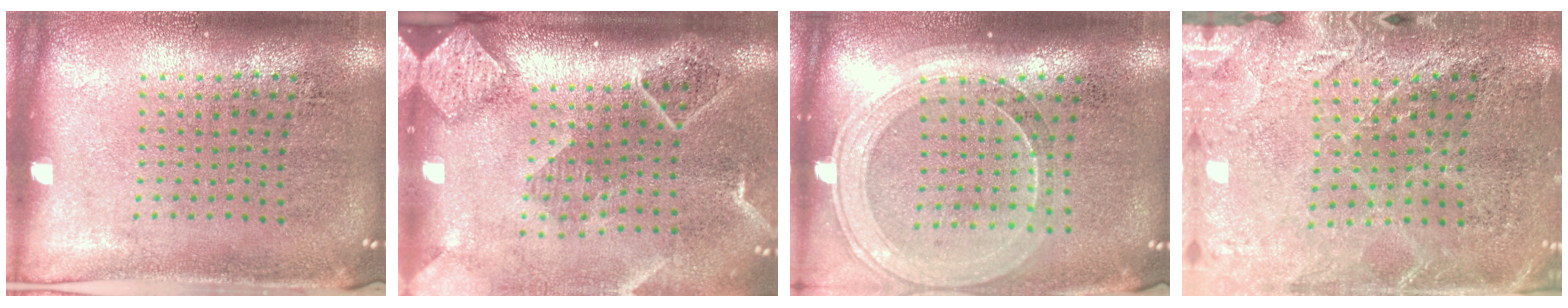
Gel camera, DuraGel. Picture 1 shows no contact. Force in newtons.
{"total": 2.7, "press": 2.1, "slide": 1.7}
{"total": 1.8, "press": 1.6, "slide": 0.8}
{"total": 2.8, "press": 2.7, "slide": 0.6}